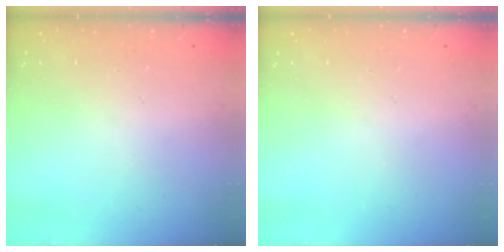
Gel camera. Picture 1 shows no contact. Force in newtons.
{"total": 0.0}